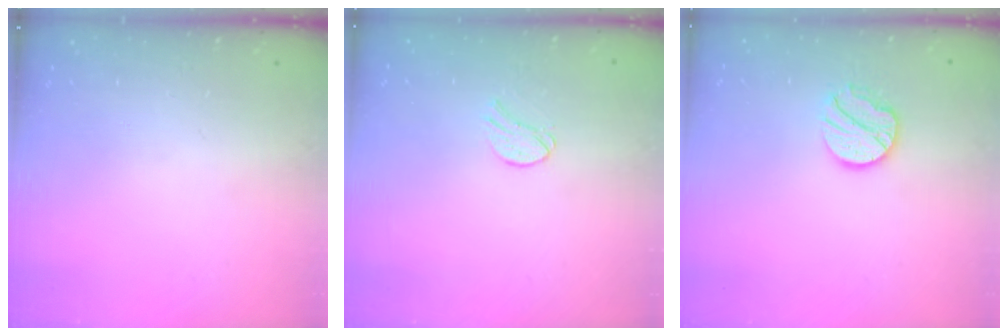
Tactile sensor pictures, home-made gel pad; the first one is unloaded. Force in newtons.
{"total": 6.6, "press": 6.6, "slide": 0.6}
{"total": 11.1, "press": 11.1, "slide": 0.9}